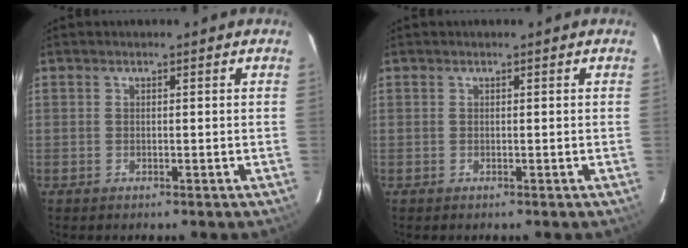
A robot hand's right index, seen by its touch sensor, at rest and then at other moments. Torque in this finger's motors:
{"motor_torque": [-0.03, 0.01, 0.03, 0.00]}